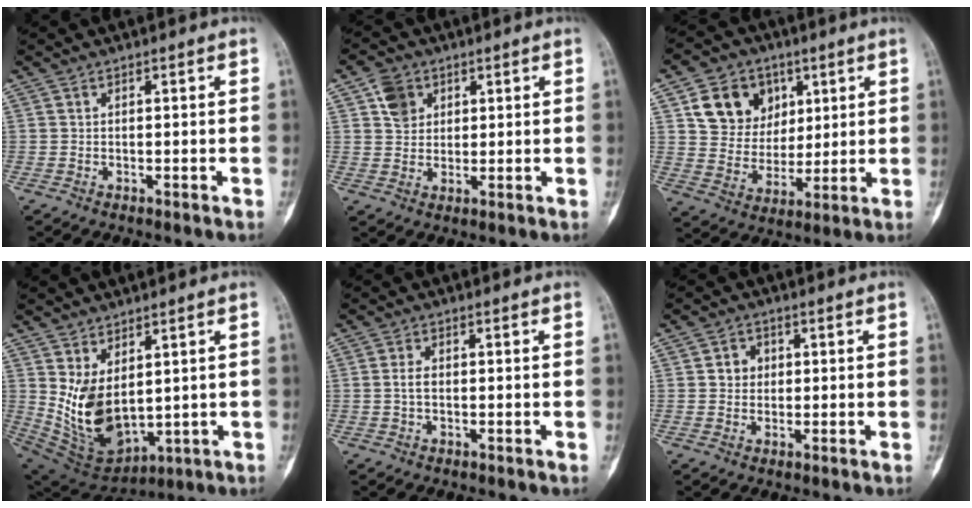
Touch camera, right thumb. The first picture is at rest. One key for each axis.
{"total": 5.2, "fx": 2.2, "fy": 4.2, "fz": 2.0, "tx": -0.014, "ty": -0.006, "tz": 0.040}
{"total": 13.0, "fx": 5.3, "fy": 10.7, "fz": 5.1, "tx": -0.047, "ty": -0.016, "tz": 0.098}
{"total": 12.7, "fx": 2.5, "fy": 7.5, "fz": 9.9, "tx": -0.163, "ty": -0.028, "tz": 0.080}
{"total": 2.2, "fx": -0.1, "fy": 1.3, "fz": 1.8, "tx": -0.035, "ty": 0.005, "tz": -0.004}
{"total": 3.4, "fx": 0.6, "fy": 3.1, "fz": 1.4, "tx": -0.003, "ty": 0.003, "tz": 0.006}